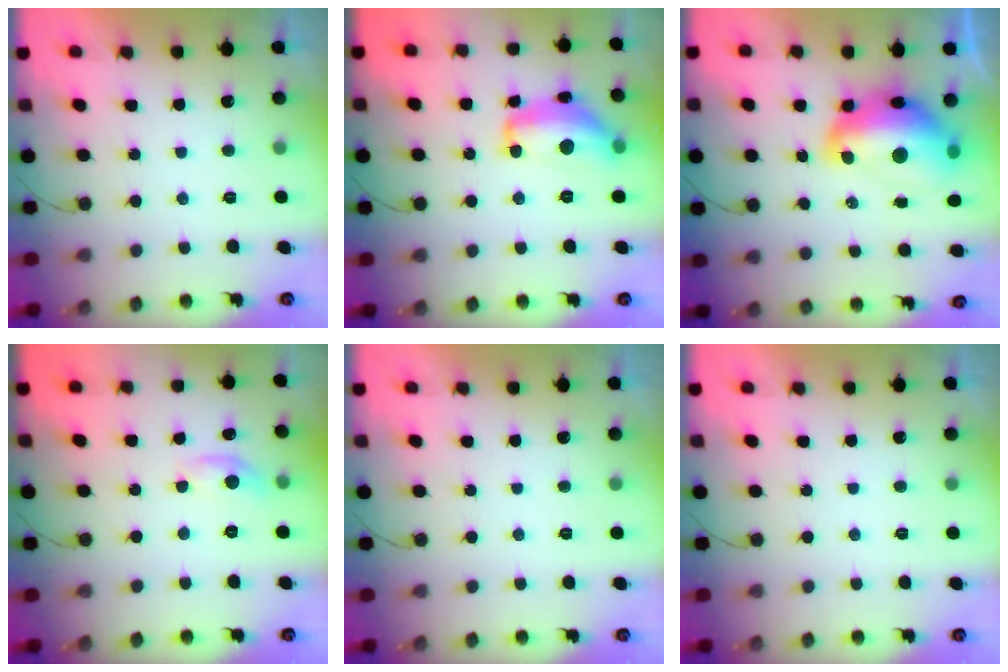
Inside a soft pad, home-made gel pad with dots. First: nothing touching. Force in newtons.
{"total": 14.1, "press": 14.1, "slide": 0.8}
{"total": 17.0, "press": 16.9, "slide": 1.3}
{"total": 4.9, "press": 4.9, "slide": 0.1}
{"total": 0.0}
{"total": 0.0}